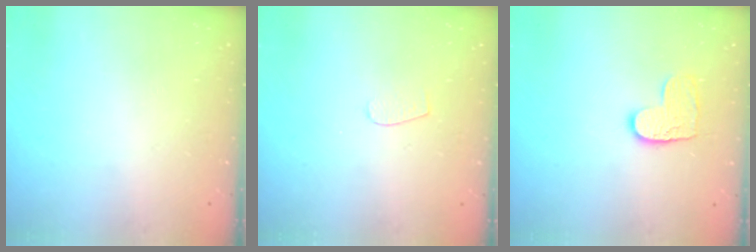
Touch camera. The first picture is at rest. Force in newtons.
{"total": 3.7, "press": 3.7, "slide": 0.3}
{"total": 8.2, "press": 8.2, "slide": 0.5}